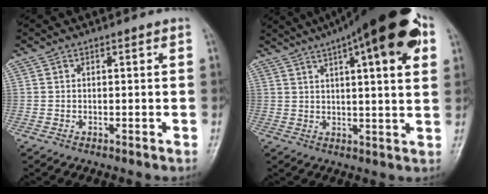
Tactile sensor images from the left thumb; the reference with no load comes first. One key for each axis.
{"total": 20.7, "fx": 10.0, "fy": 5.2, "fz": 17.3, "tx": -0.247, "ty": 0.008, "tz": 0.142}